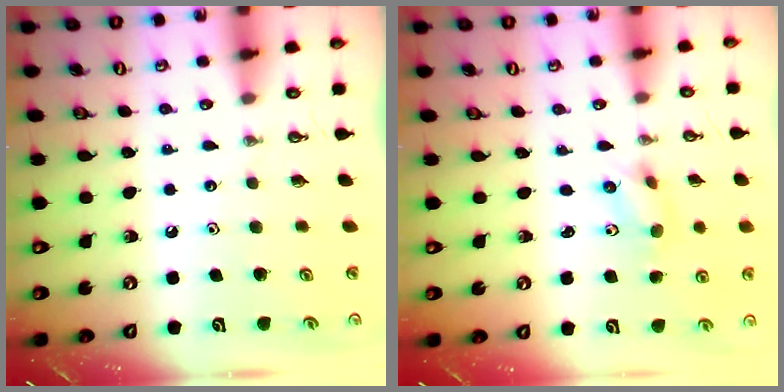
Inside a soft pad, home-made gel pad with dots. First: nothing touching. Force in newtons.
{"total": 2.6, "press": 2.4, "slide": 1.0}